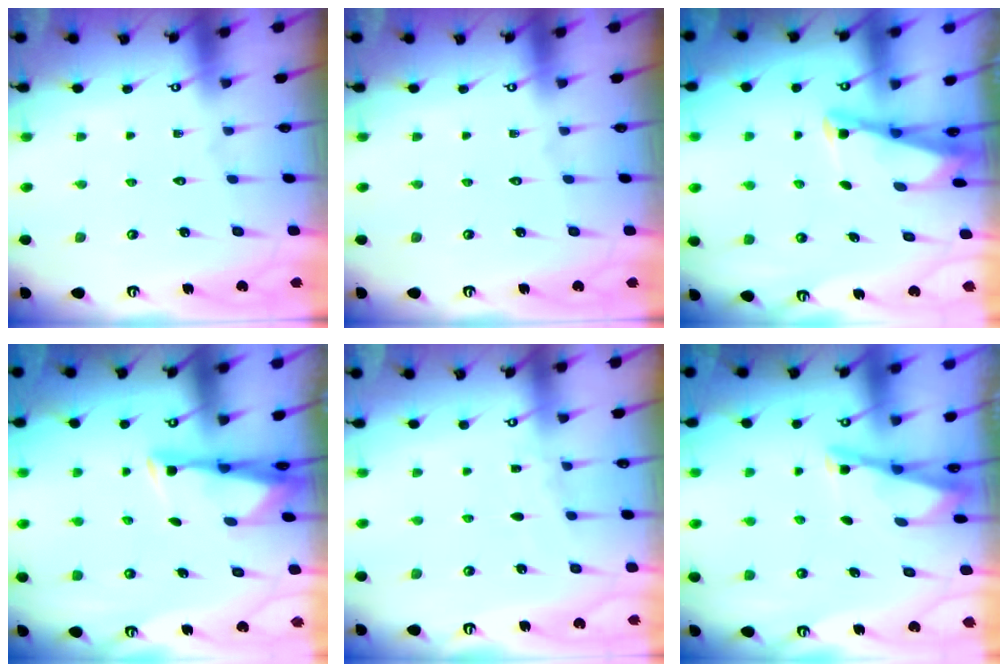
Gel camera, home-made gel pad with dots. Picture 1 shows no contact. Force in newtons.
{"total": 0.0}
{"total": 2.7, "press": 2.6, "slide": 0.4}
{"total": 3.4, "press": 3.2, "slide": 1.0}
{"total": 2.8, "press": 2.8, "slide": 0.4}
{"total": 2.9, "press": 2.9, "slide": 0.2}